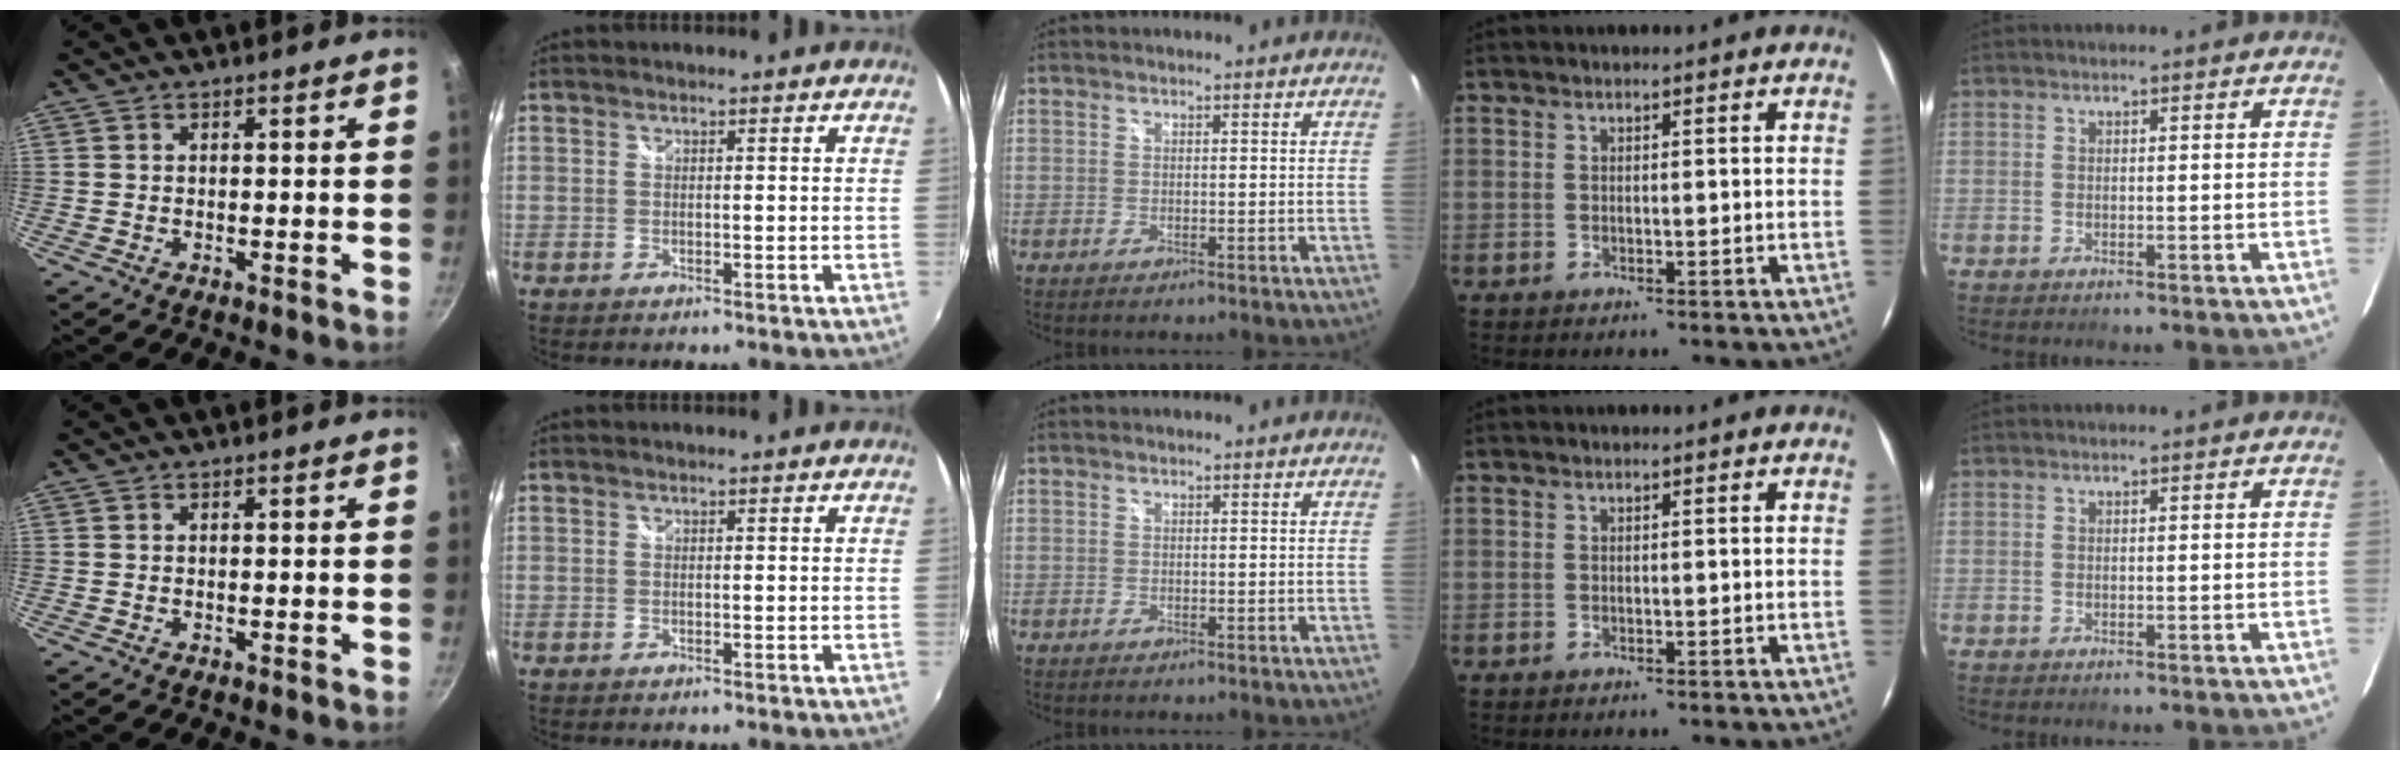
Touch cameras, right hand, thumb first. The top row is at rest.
{}